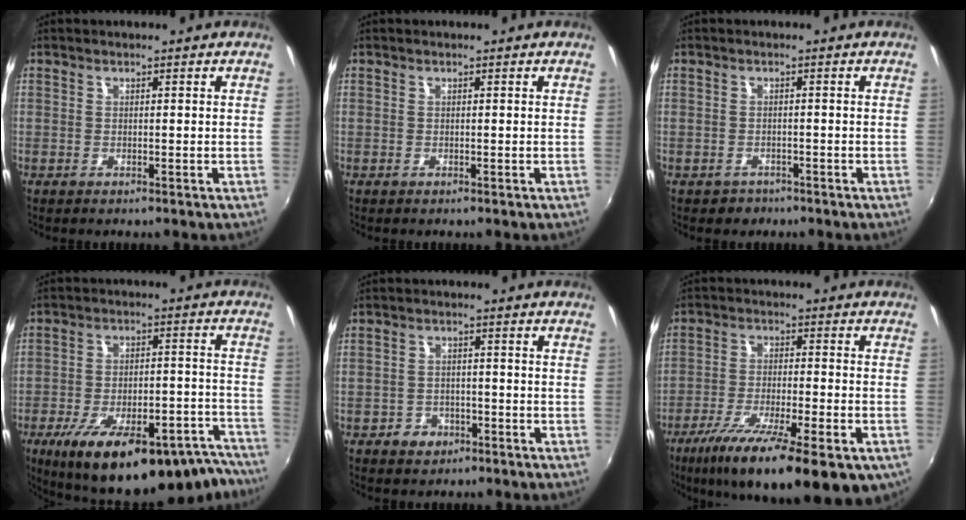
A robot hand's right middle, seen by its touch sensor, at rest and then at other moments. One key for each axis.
{"total": 0.0}
{"total": 2.4, "fx": -1.5, "fy": 1.9, "fz": 0.3, "tx": -0.013, "ty": -0.002, "tz": -0.020}
{"total": 27.5, "fx": -21.5, "fy": 8.1, "fz": 15.2, "tx": -0.228, "ty": -0.010, "tz": -0.286}
{"total": 4.3, "fx": -2.5, "fy": 3.4, "fz": 0.9, "tx": -0.033, "ty": 0.007, "tz": -0.038}
{"total": 20.1, "fx": -12.4, "fy": 5.4, "fz": 15.0, "tx": -0.260, "ty": -0.060, "tz": -0.192}